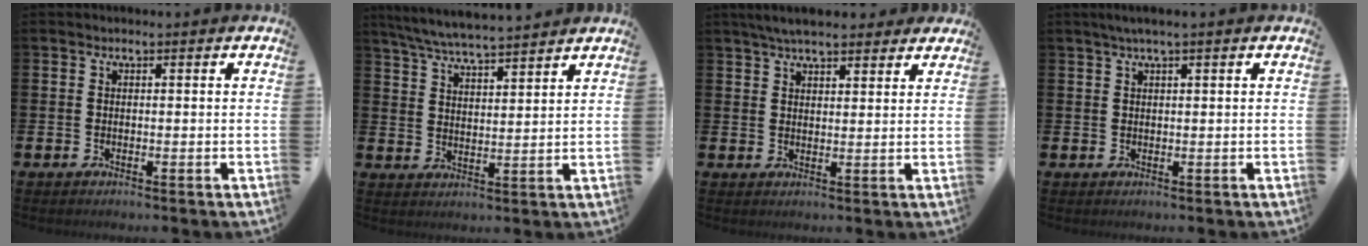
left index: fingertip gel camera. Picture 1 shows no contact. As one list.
[{"total": 6.0, "force": [5.9, 0.1, 1.4], "torque": [-0.052, -0.030, 0.105]}, {"total": 5.0, "force": [4.5, 1.1, 1.8], "torque": [-0.044, -0.009, 0.083]}, {"total": 1.8, "force": [1.2, -0.1, 1.4], "torque": [-0.034, 0.005, 0.023]}]